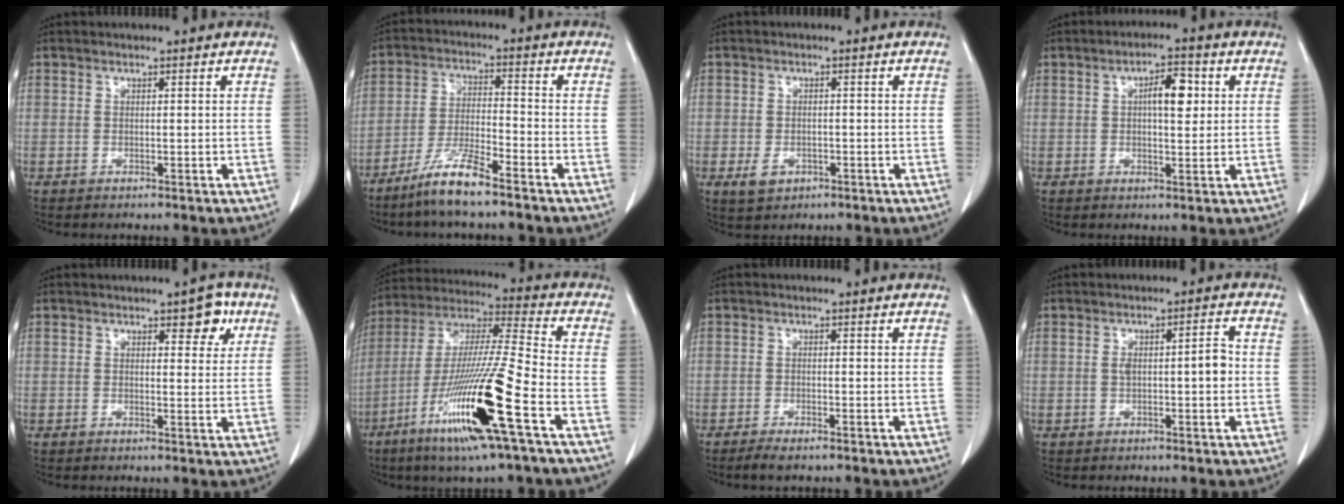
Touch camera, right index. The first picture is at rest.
{"total": 7.9, "force": [-6.1, 0.3, 5.0], "torque": [-0.103, -0.019, -0.120]}
{"total": 3.2, "force": [-1.4, 2.5, 1.5], "torque": [-0.025, 0.001, -0.012]}
{"total": 5.5, "force": [1.3, 1.9, 5.0], "torque": [-0.080, 0.010, 0.019]}
{"total": 4.2, "force": [2.3, 1.7, 3.1], "torque": [-0.032, 0.002, 0.027]}
{"total": 19.8, "force": [-8.6, -0.2, 17.8], "torque": [-0.370, -0.037, -0.166]}
{"total": 2.4, "force": [-1.9, 0.3, 1.5], "torque": [-0.026, -0.005, -0.031]}
{"total": 4.3, "force": [0.0, 1.1, 4.1], "torque": [-0.069, 0.015, 0.001]}